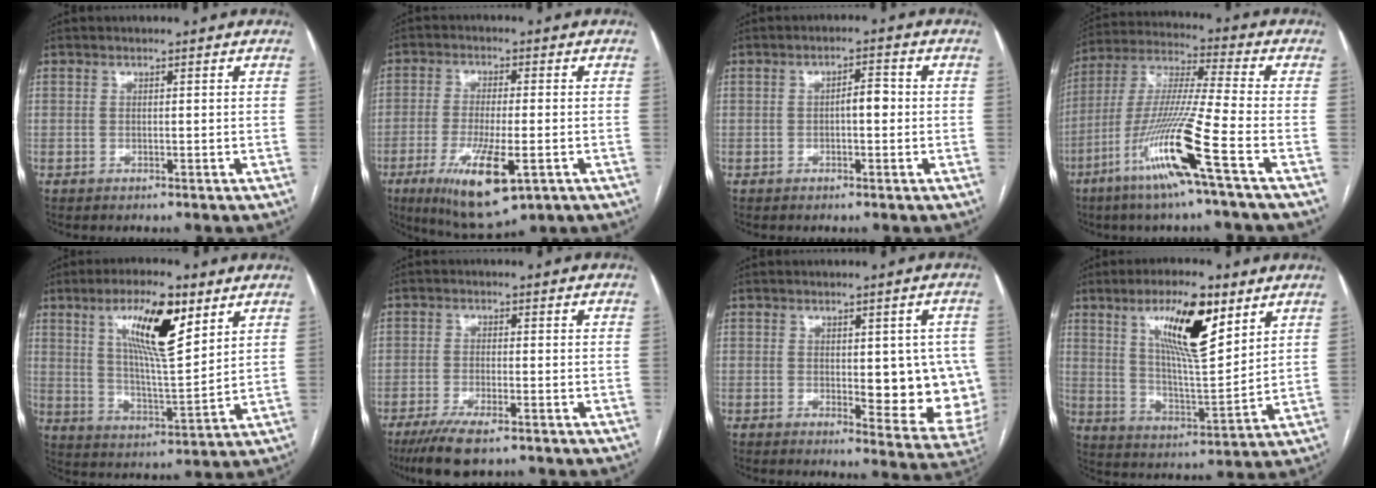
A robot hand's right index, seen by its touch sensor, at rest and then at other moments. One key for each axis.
{"total": 12.0, "fx": -4.9, "fy": 2.8, "fz": 10.6, "tx": -0.194, "ty": -0.030, "tz": -0.075}
{"total": 3.0, "fx": -0.3, "fy": 1.1, "fz": 2.7, "tx": -0.039, "ty": 0.011, "tz": -0.005}
{"total": 15.6, "fx": -7.5, "fy": -1.6, "fz": 13.6, "tx": -0.277, "ty": -0.025, "tz": -0.147}
{"total": 13.0, "fx": 6.4, "fy": 2.6, "fz": 11.1, "tx": -0.197, "ty": 0.001, "tz": 0.113}
{"total": 8.1, "fx": -5.9, "fy": 1.7, "fz": 5.3, "tx": -0.090, "ty": -0.018, "tz": -0.094}
{"total": 11.7, "fx": -0.3, "fy": 4.6, "fz": 10.8, "tx": -0.118, "ty": -0.006, "tz": 0.005}
{"total": 14.1, "fx": 7.3, "fy": 3.1, "fz": 11.7, "tx": -0.204, "ty": 0.000, "tz": 0.129}